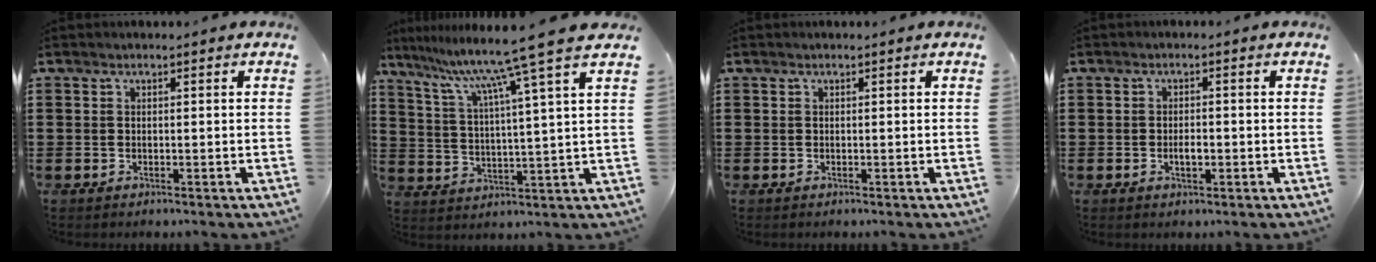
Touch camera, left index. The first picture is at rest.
{"total": 10.6, "force": [8.1, -1.8, 6.7], "torque": [-0.160, -0.042, 0.124]}
{"total": 0.0}
{"total": 2.0, "force": [-0.5, 0.9, 1.8], "torque": [-0.034, 0.002, -0.009]}